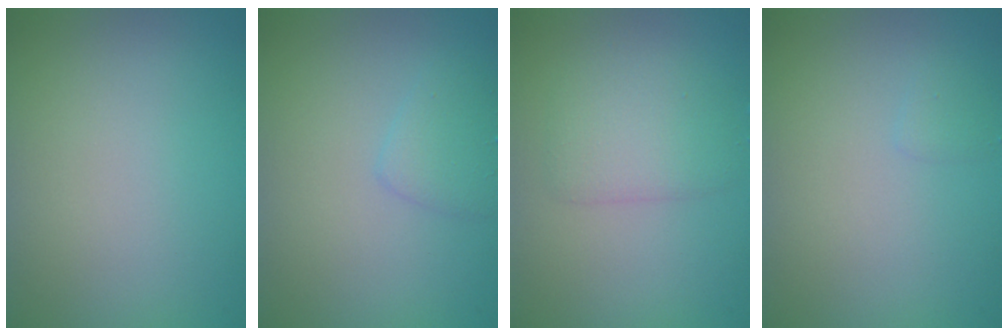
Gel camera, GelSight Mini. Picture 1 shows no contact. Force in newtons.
{"total": 1.7, "press": 1.7, "slide": 0.0}
{"total": 2.9, "press": 2.9, "slide": 0.1}
{"total": 0.7, "press": 0.7, "slide": 0.0}